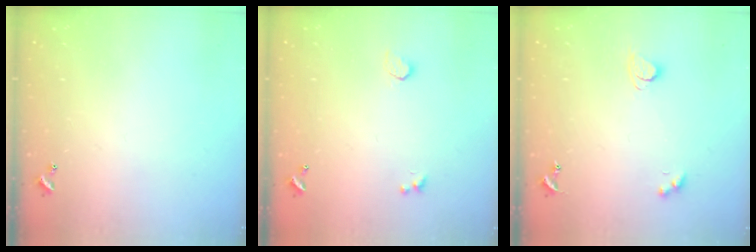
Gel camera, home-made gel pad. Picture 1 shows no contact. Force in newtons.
{"total": 1.0, "press": 0.7, "slide": 0.7}
{"total": 2.4, "press": 2.3, "slide": 0.6}